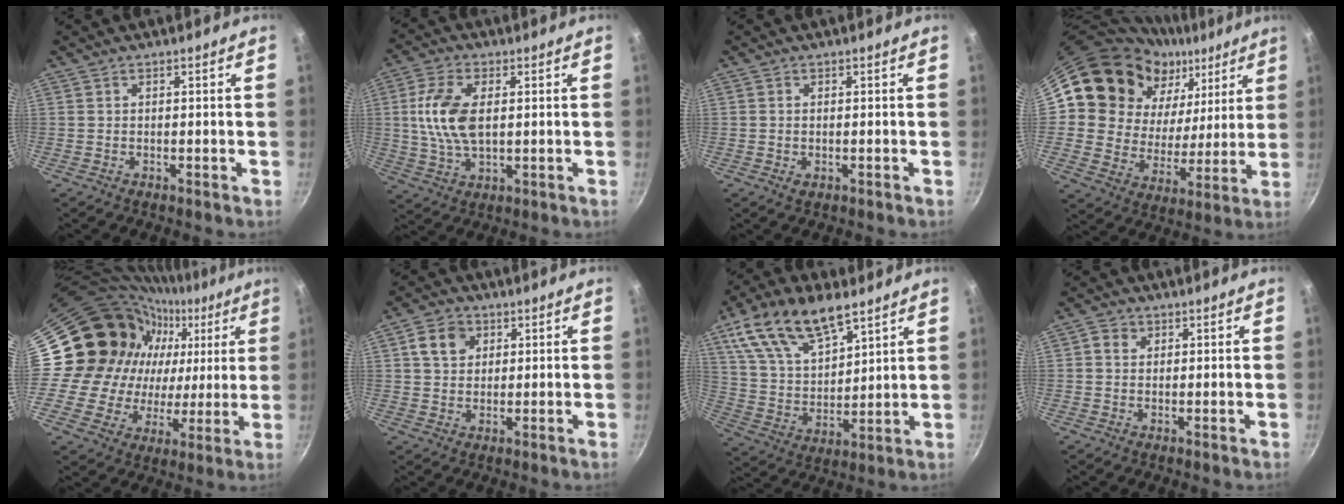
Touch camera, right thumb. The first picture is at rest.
{"total": 10.7, "force": [1.4, 5.8, 8.9], "torque": [-0.176, 0.003, 0.026]}
{"total": 1.0, "force": [-0.3, 0.6, 0.8], "torque": [-0.014, -0.001, -0.004]}
{"total": 18.9, "force": [11.7, 12.3, 8.1], "torque": [-0.097, -0.069, 0.198]}
{"total": 23.7, "force": [6.4, 19.0, 12.8], "torque": [-0.180, 0.015, 0.111]}
{"total": 6.2, "force": [2.1, 4.9, 3.1], "torque": [-0.035, 0.003, 0.033]}
{"total": 18.0, "force": [10.7, 8.7, 11.6], "torque": [-0.189, -0.034, 0.205]}
{"total": 2.3, "force": [0.8, 2.0, 1.0], "torque": [-0.005, 0.000, 0.009]}